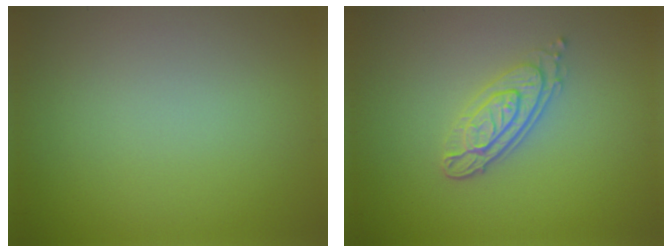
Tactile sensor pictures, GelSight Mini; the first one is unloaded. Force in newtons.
{"total": 3.4, "press": 2.8, "slide": 1.9}